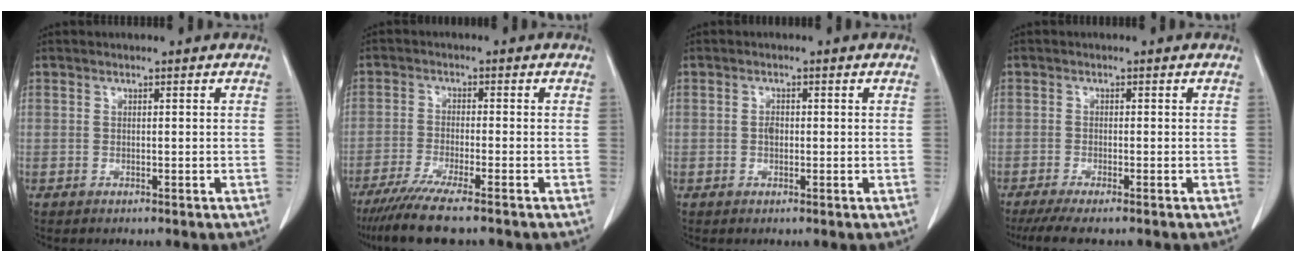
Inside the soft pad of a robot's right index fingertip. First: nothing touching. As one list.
[{"total": 8.4, "force": [-6.6, -0.2, 5.1], "torque": [-0.080, -0.022, -0.110]}, {"total": 1.3, "force": [-0.1, 0.8, 1.0], "torque": [-0.018, 0.002, -0.002]}, {"total": 6.0, "force": [-4.8, 0.3, 3.5], "torque": [-0.050, -0.013, -0.078]}]